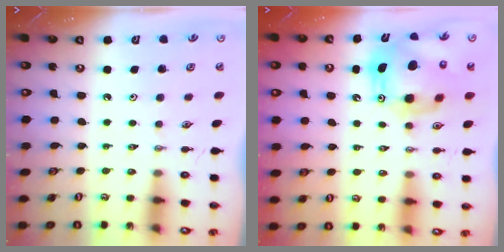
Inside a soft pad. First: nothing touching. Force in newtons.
{"total": 13.9, "press": 13.8, "slide": 1.3}